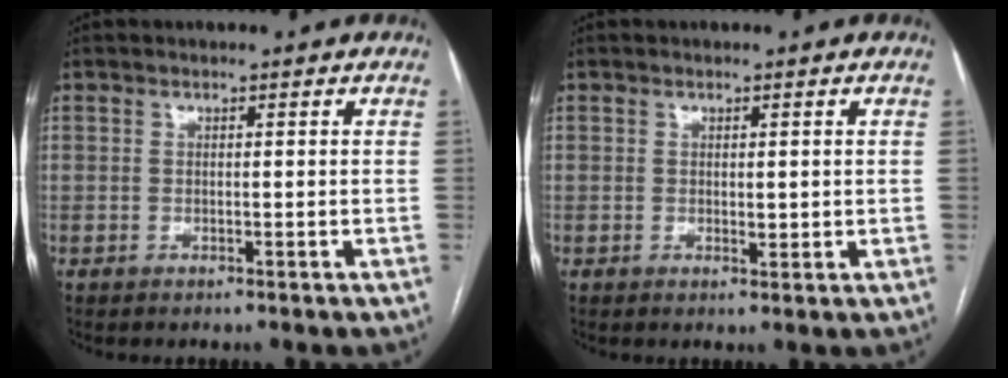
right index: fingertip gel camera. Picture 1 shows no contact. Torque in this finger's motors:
{"motor_torque": [0.44, 0.54, 0.00, 0.01]}